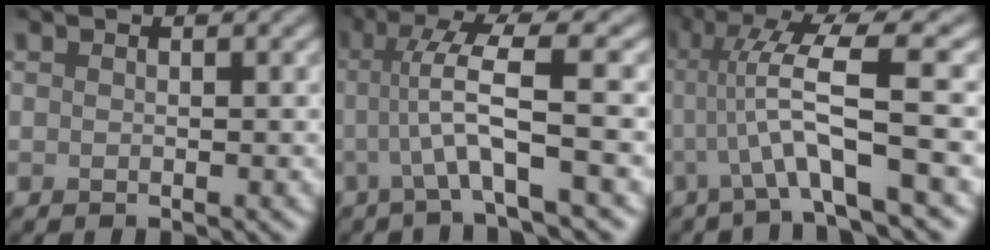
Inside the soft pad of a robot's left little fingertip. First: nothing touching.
{"total": 5.3, "force": [-0.3, 0.5, 5.2], "torque": [-0.098, 0.007, -0.007]}
{"total": 6.9, "force": [-0.4, 0.8, 6.8], "torque": [-0.121, 0.009, -0.010]}